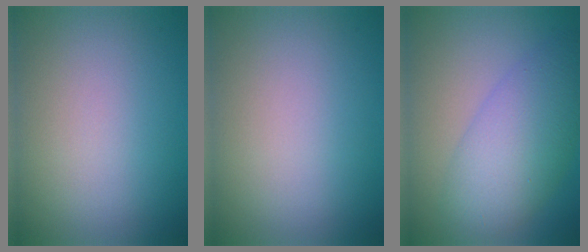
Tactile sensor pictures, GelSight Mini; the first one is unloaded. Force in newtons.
{"total": 0.0}
{"total": 6.8, "press": 6.8, "slide": 0.3}